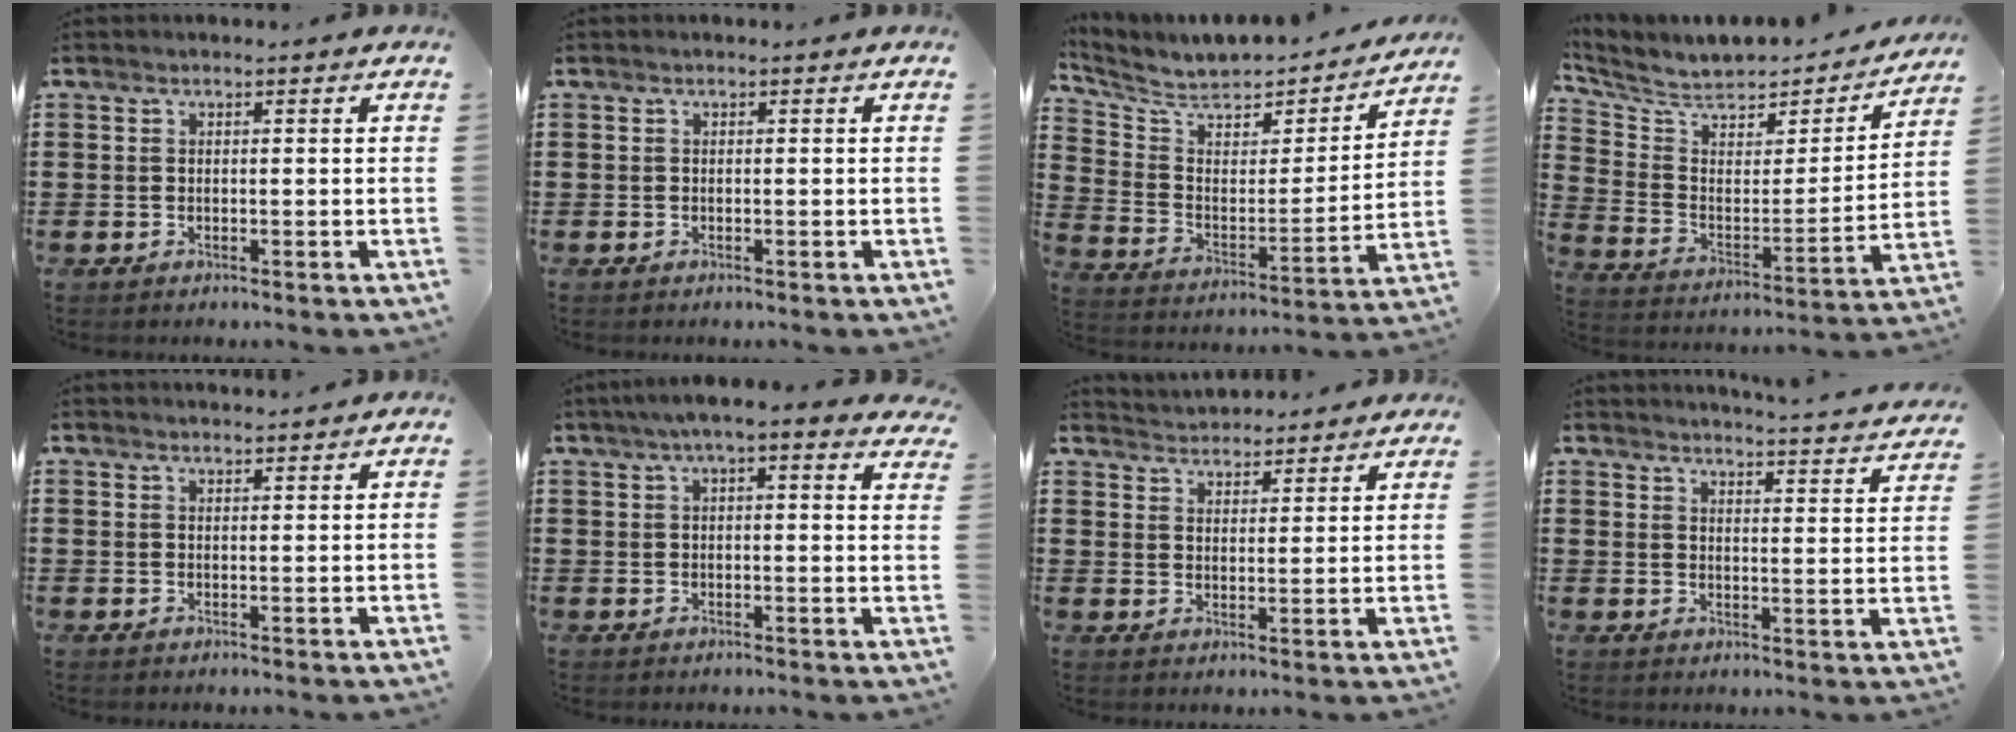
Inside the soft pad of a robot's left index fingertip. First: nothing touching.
{"total": 0.0}
{"total": 5.9, "force": [5.1, 2.3, 1.8], "torque": [-0.068, -0.040, 0.083]}
{"total": 6.2, "force": [5.2, 2.4, 2.2], "torque": [-0.076, -0.040, 0.087]}
{"total": 1.0, "force": [1.0, 0.1, 0.2], "torque": [-0.005, -0.001, 0.019]}
{"total": 3.9, "force": [2.7, 0.4, 2.8], "torque": [-0.062, 0.002, 0.047]}
{"total": 2.5, "force": [2.4, 0.2, -0.3], "torque": [-0.001, -0.004, 0.046]}
{"total": 3.7, "force": [3.6, -0.6, 0.3], "torque": [-0.014, -0.034, 0.060]}